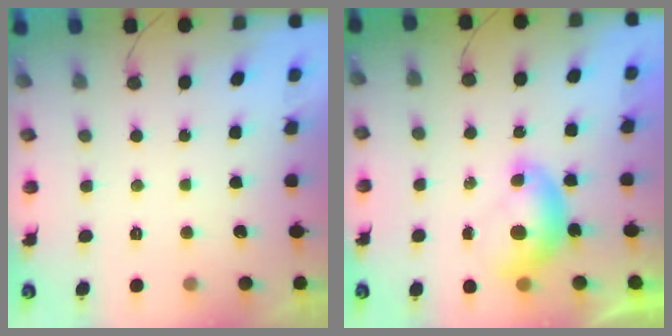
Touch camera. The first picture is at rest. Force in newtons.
{"total": 7.2, "press": 7.1, "slide": 0.7}